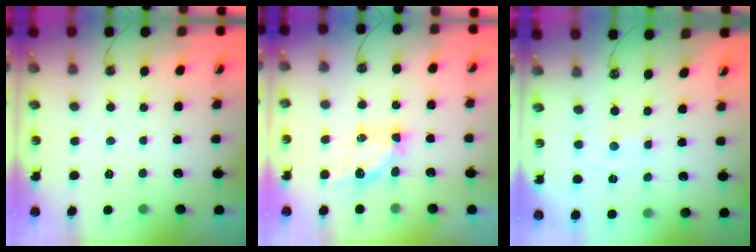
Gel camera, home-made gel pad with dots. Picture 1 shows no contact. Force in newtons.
{"total": 5.7, "press": 5.7, "slide": 0.3}
{"total": 0.0}